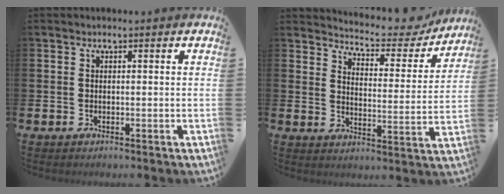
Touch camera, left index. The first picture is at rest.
{"total": 5.2, "force": [5.0, 1.0, 0.9], "torque": [-0.037, -0.048, 0.080]}